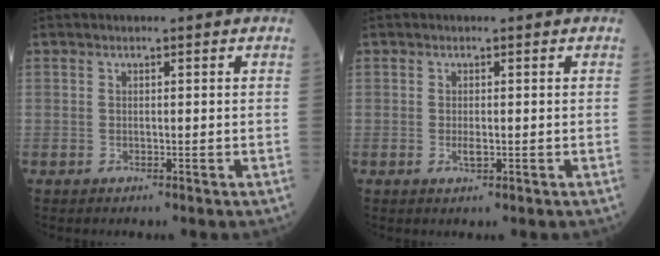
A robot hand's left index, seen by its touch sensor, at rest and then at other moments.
{"total": 1.3, "force": [-0.3, 0.4, 1.2], "torque": [-0.027, -0.002, -0.003]}